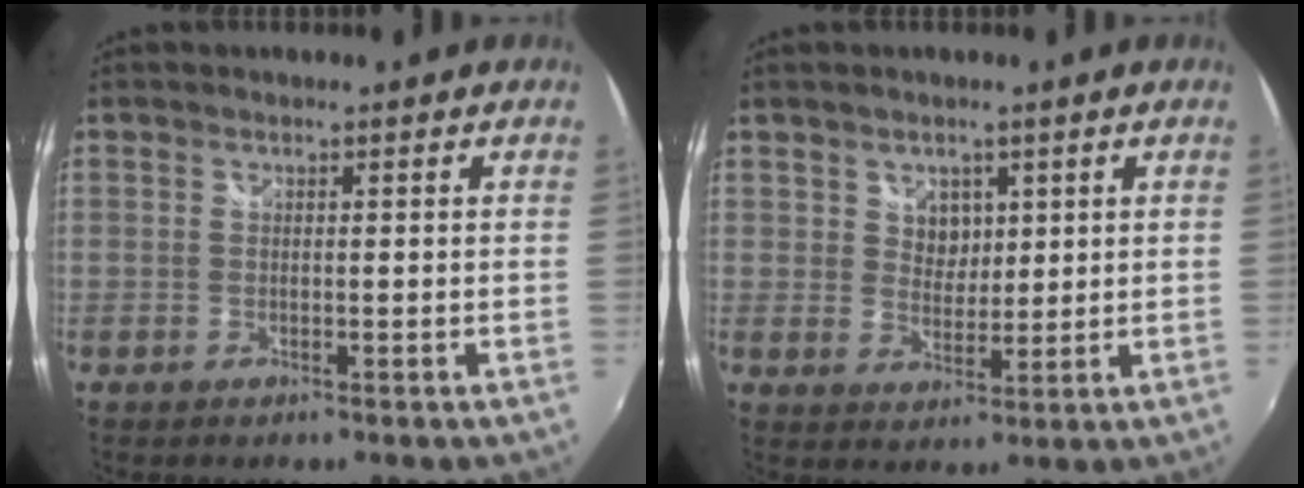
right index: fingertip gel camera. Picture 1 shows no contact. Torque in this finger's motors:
{"motor_torque": [0.19, 0.19, -0.02, 0.00]}